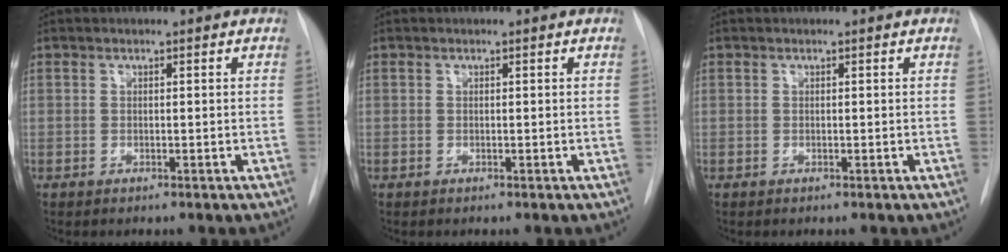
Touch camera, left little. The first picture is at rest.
{"total": 0.0}
{"total": 0.0}